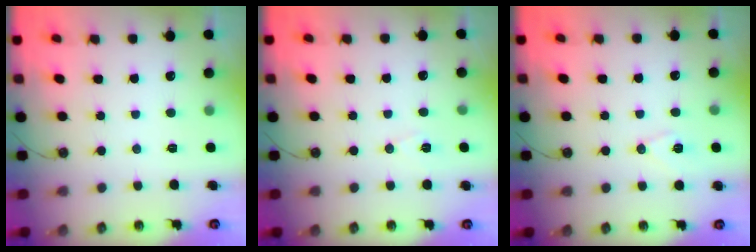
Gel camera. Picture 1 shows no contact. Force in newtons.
{"total": 6.3, "press": 4.5, "slide": 4.4}
{"total": 6.8, "press": 6.2, "slide": 2.9}